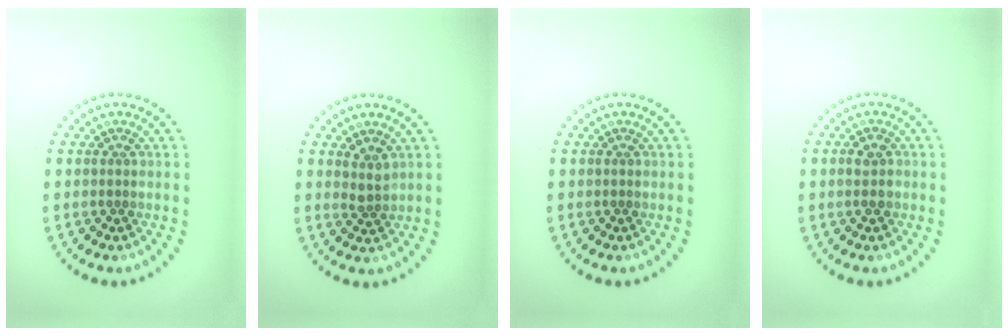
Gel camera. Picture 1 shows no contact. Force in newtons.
{"total": 1.4, "press": 1.1, "slide": 0.8}
{"total": 0.0}
{"total": 1.5, "press": 1.5, "slide": 0.2}